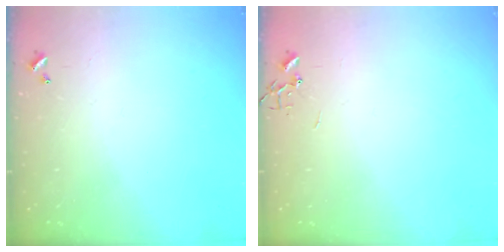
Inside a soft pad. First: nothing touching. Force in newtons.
{"total": 0.0}